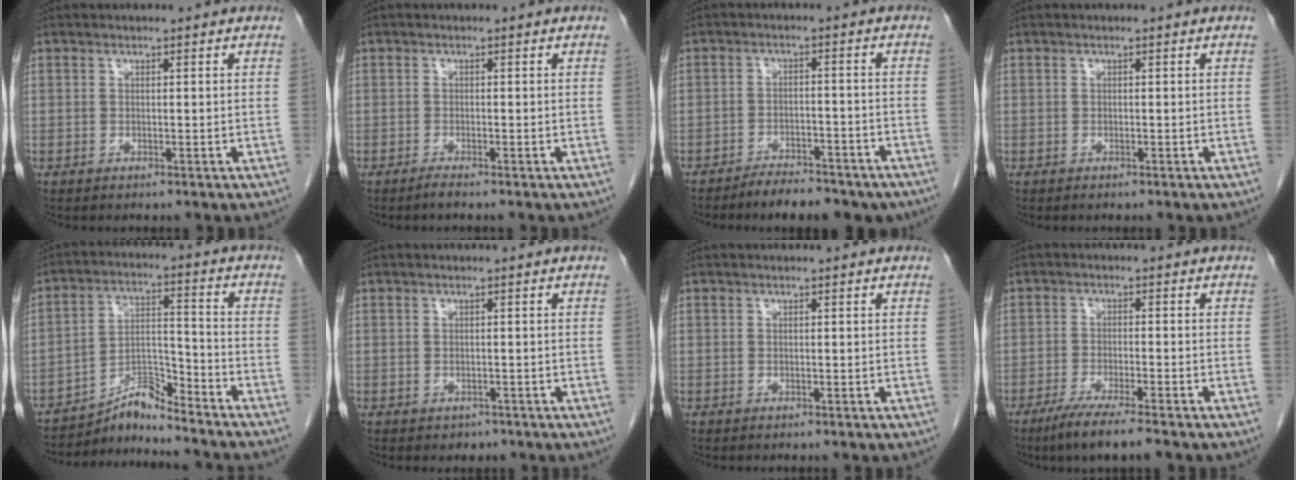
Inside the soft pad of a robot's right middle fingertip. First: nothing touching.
{"total": 0.9, "force": [-0.8, -0.2, 0.4], "torque": [-0.009, -0.001, -0.015]}
{"total": 9.3, "force": [-7.9, 2.8, 4.1], "torque": [-0.044, 0.008, -0.113]}
{"total": 0.0}
{"total": 6.9, "force": [-6.9, -0.2, 1.0], "torque": [-0.017, 0.019, -0.118]}
{"total": 1.3, "force": [-0.9, 1.0, 0.3], "torque": [-0.005, 0.002, -0.007]}
{"total": 0.0}
{"total": 7.0, "force": [-5.2, 0.0, 4.8], "torque": [-0.080, -0.018, -0.086]}